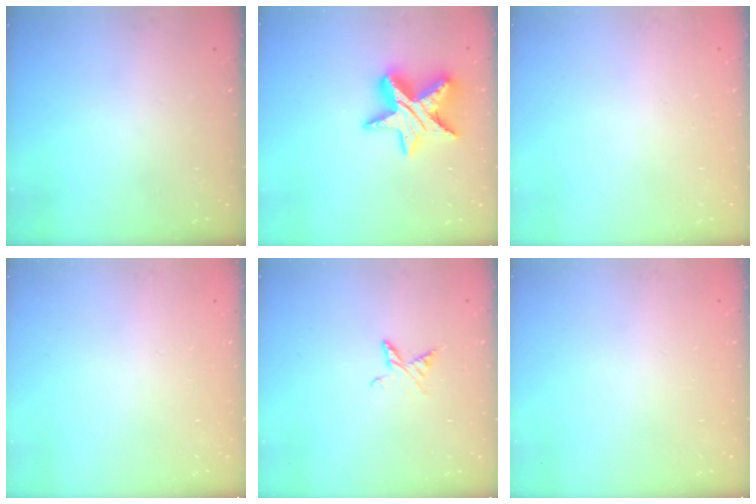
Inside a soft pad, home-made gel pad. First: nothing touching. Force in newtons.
{"total": 16.4, "press": 16.4, "slide": 0.9}
{"total": 0.0}
{"total": 0.0}
{"total": 5.7, "press": 5.6, "slide": 0.7}
{"total": 0.0}